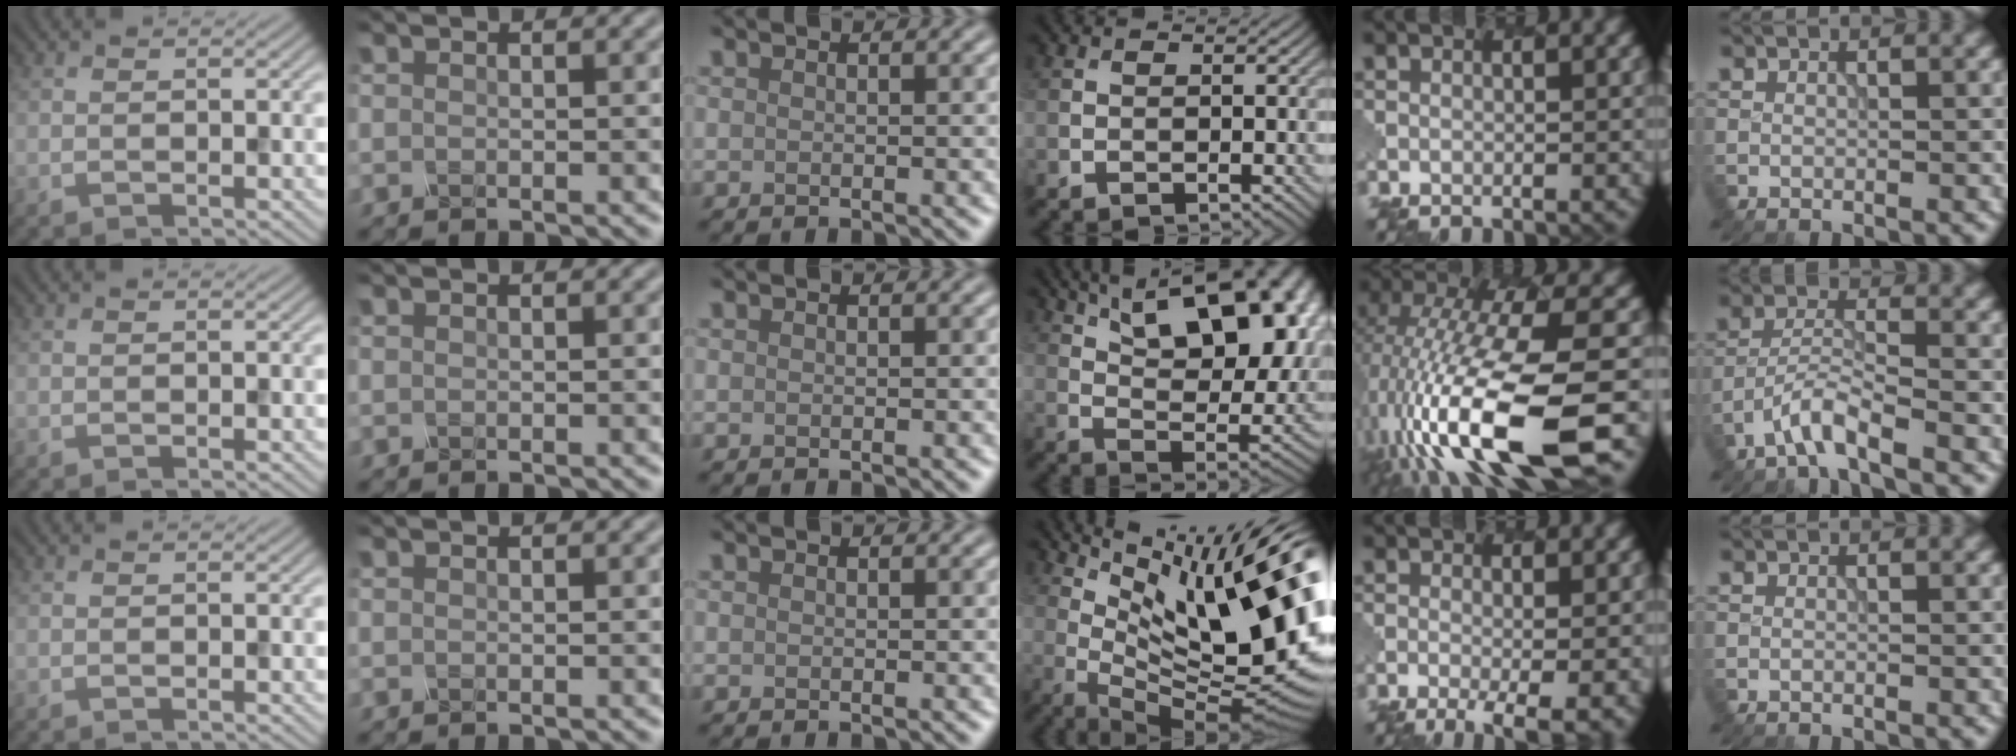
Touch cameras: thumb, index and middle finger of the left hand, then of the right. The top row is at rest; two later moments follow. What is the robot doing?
{"motion": "shake", "object": "salt shaker"}